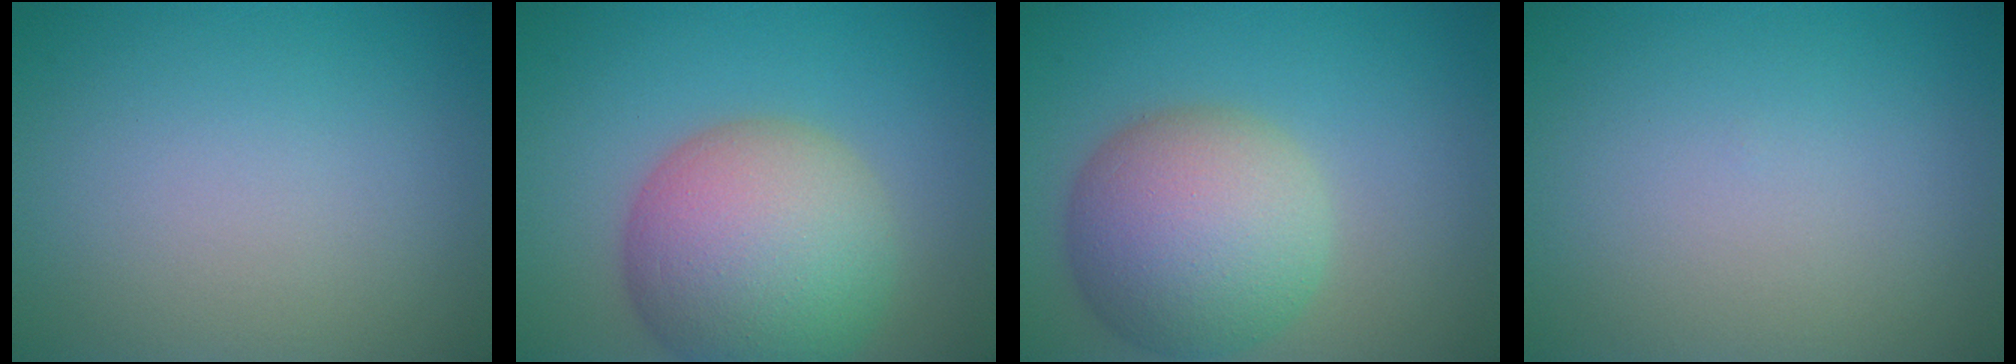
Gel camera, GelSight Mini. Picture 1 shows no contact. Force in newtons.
{"total": 10.7, "press": 10.7, "slide": 0.8}
{"total": 8.8, "press": 8.8, "slide": 0.5}
{"total": 0.0}